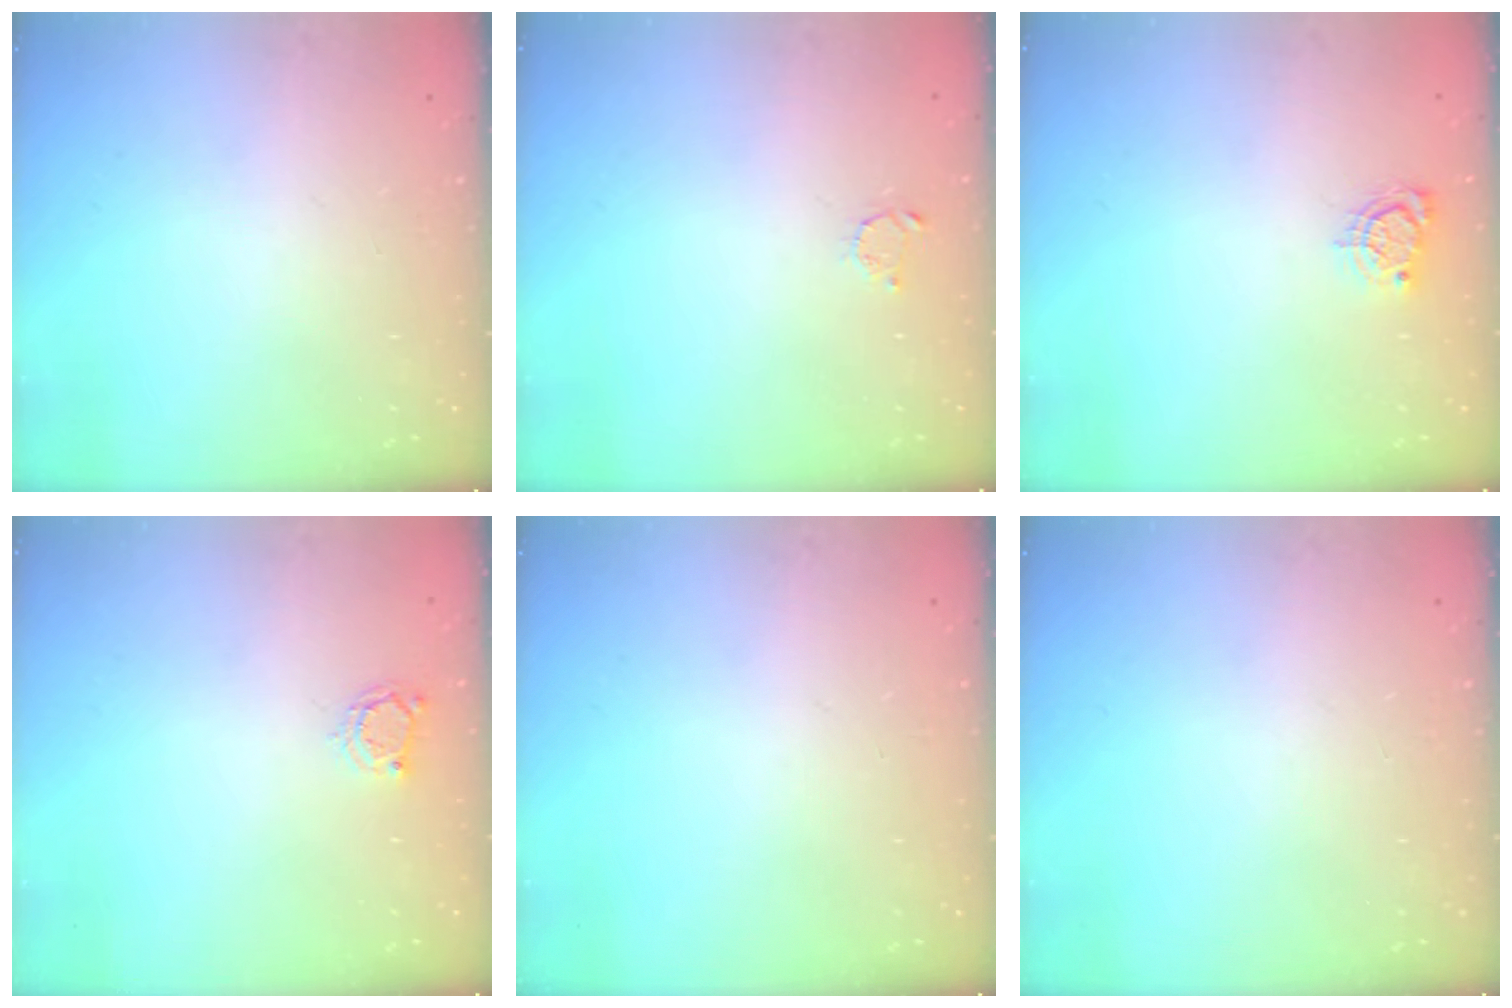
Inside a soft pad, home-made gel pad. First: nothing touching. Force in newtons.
{"total": 2.1, "press": 2.1, "slide": 0.3}
{"total": 4.7, "press": 4.7, "slide": 0.5}
{"total": 3.2, "press": 3.2, "slide": 0.4}
{"total": 0.0}
{"total": 0.0}